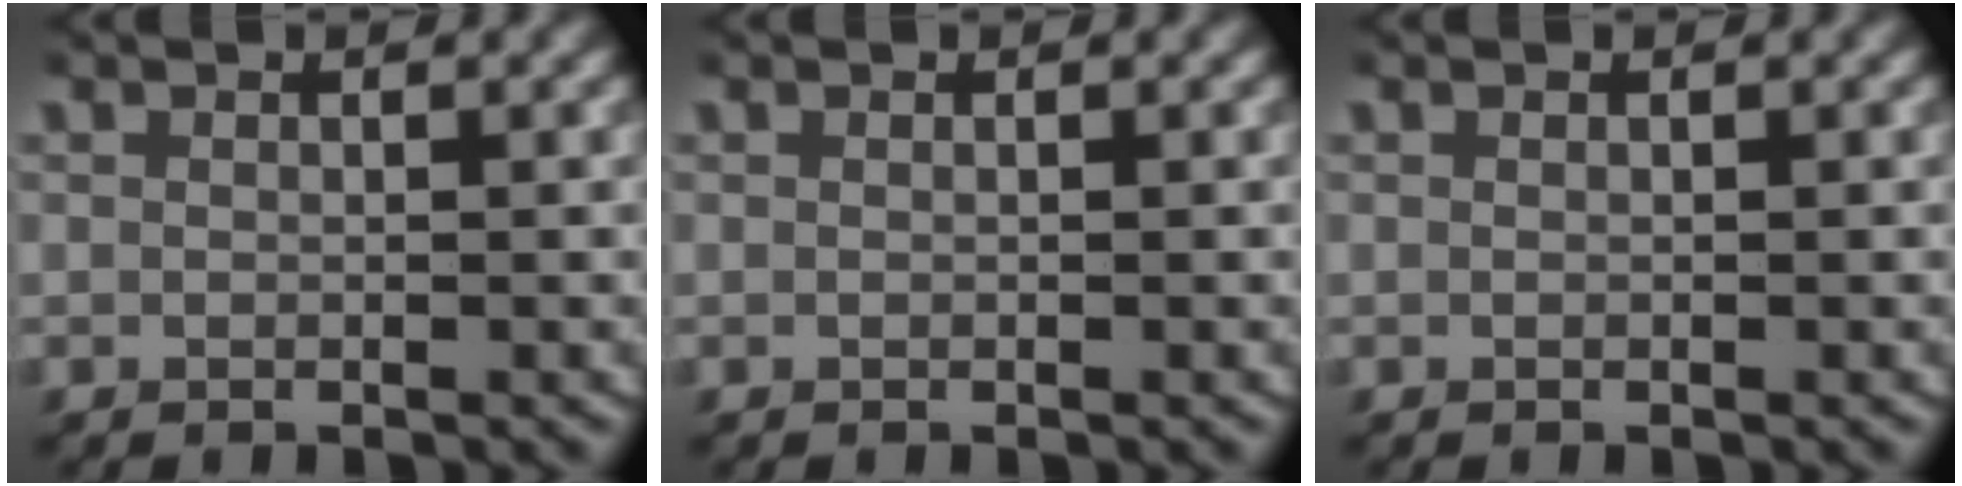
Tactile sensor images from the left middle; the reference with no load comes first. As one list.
[{"total": 0.0}, {"total": 0.0}]